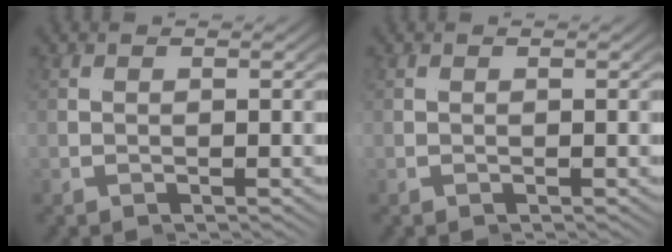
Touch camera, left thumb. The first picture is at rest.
{"total": 0.0}